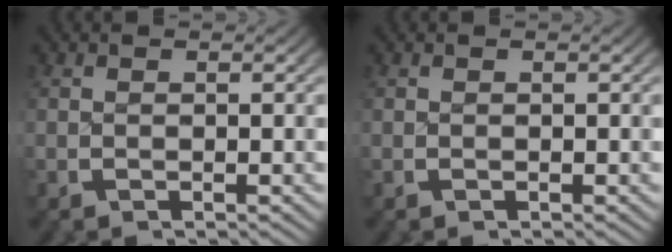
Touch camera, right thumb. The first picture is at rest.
{"total": 0.0}